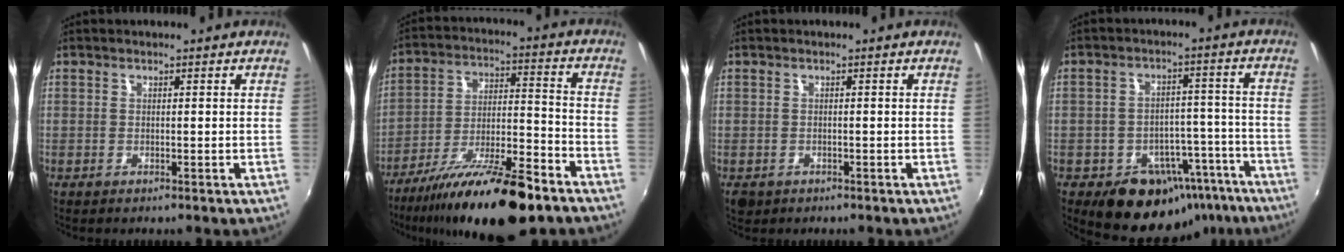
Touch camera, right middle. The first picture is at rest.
{"total": 21.6, "force": [-15.7, 4.6, 14.1], "torque": [-0.255, -0.033, -0.253]}
{"total": 2.3, "force": [-1.1, 1.7, 1.1], "torque": [-0.024, -0.009, -0.016]}
{"total": 15.4, "force": [-10.0, 10.2, 5.9], "torque": [-0.095, 0.042, -0.103]}